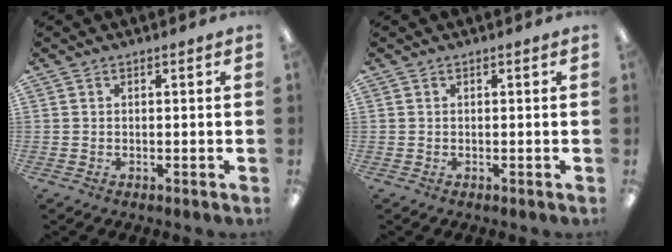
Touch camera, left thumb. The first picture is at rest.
{"total": 0.0}